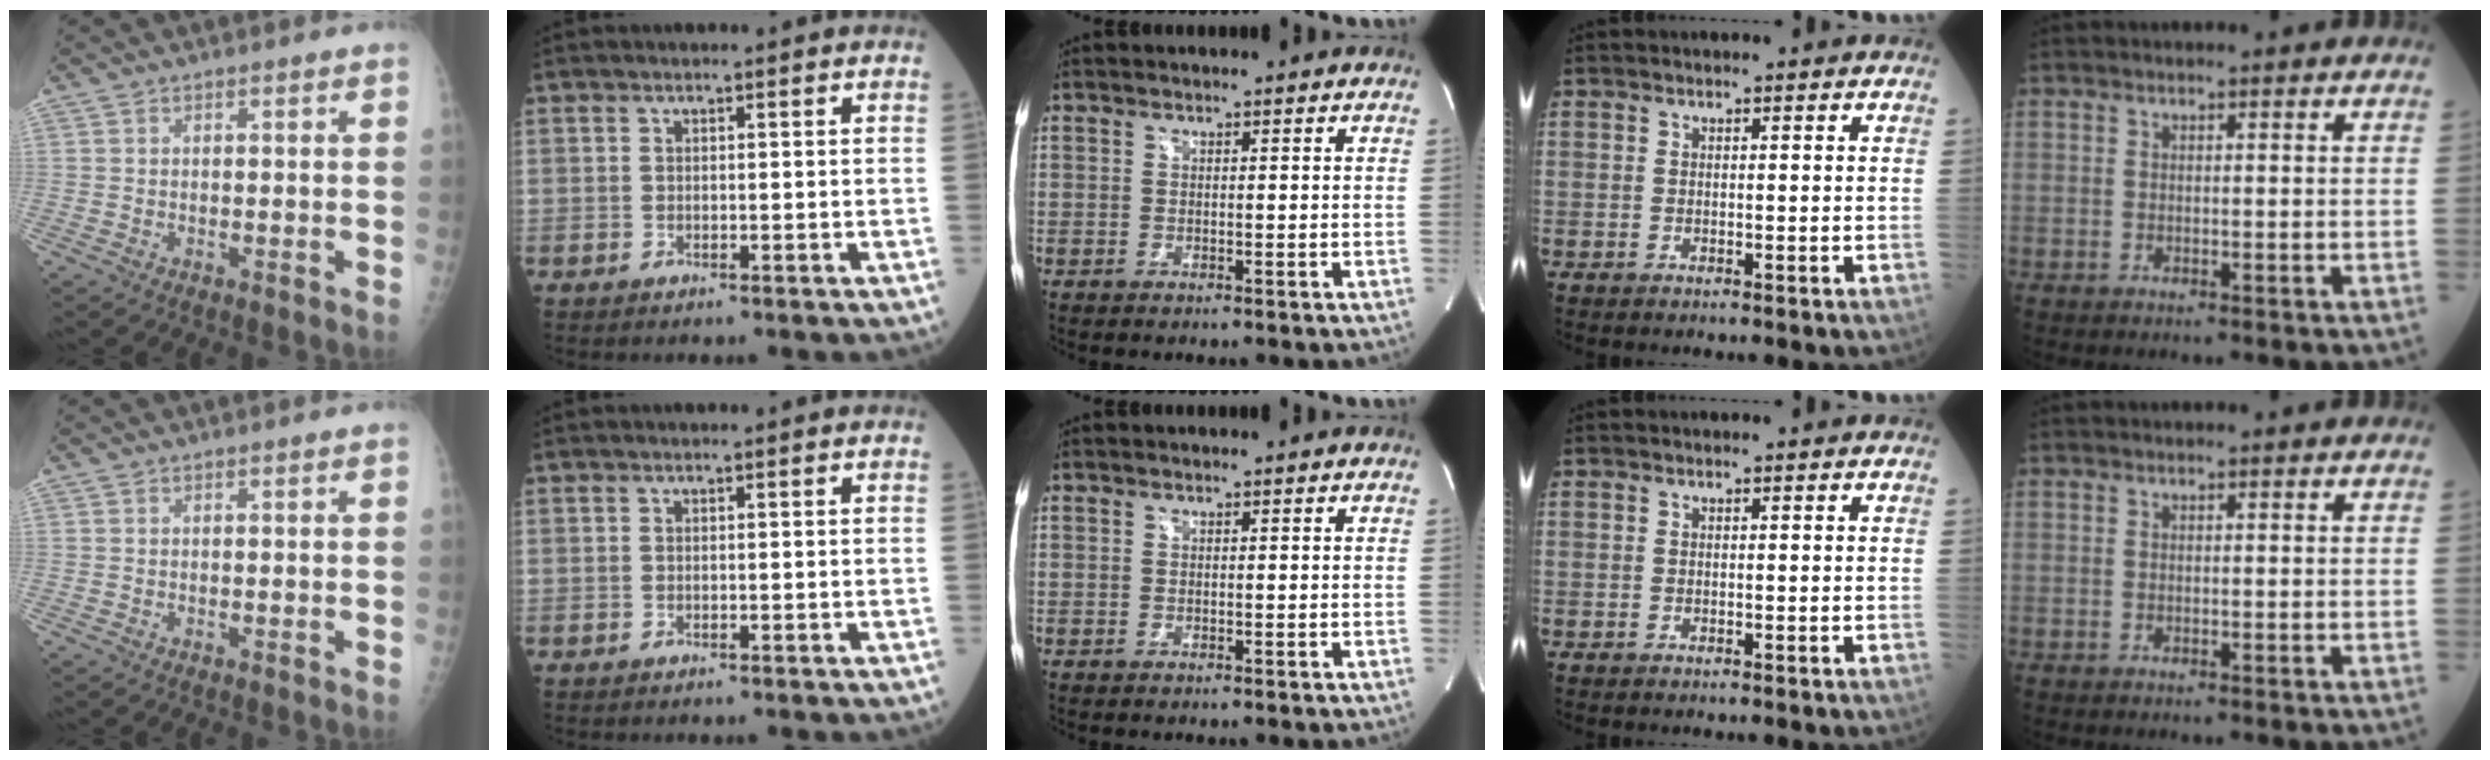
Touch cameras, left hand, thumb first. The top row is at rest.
{}